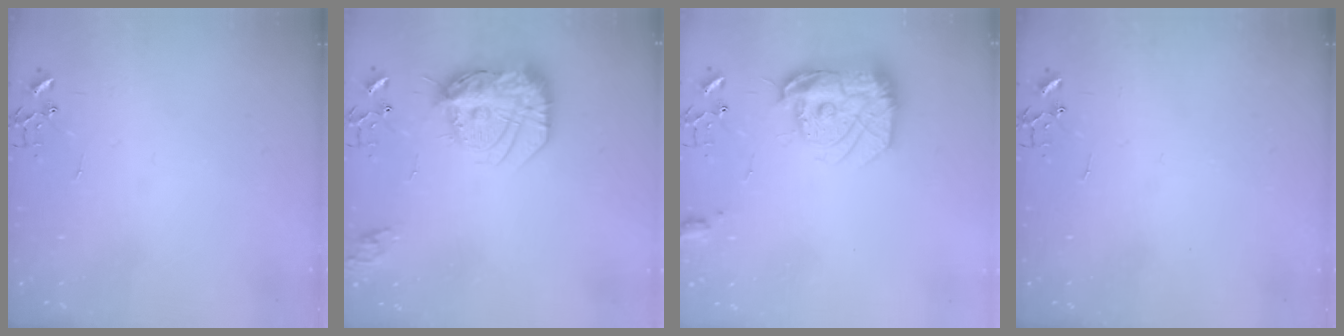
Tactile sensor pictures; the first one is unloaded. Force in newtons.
{"total": 18.9, "press": 18.8, "slide": 1.8}
{"total": 17.7, "press": 17.6, "slide": 1.4}
{"total": 0.0}